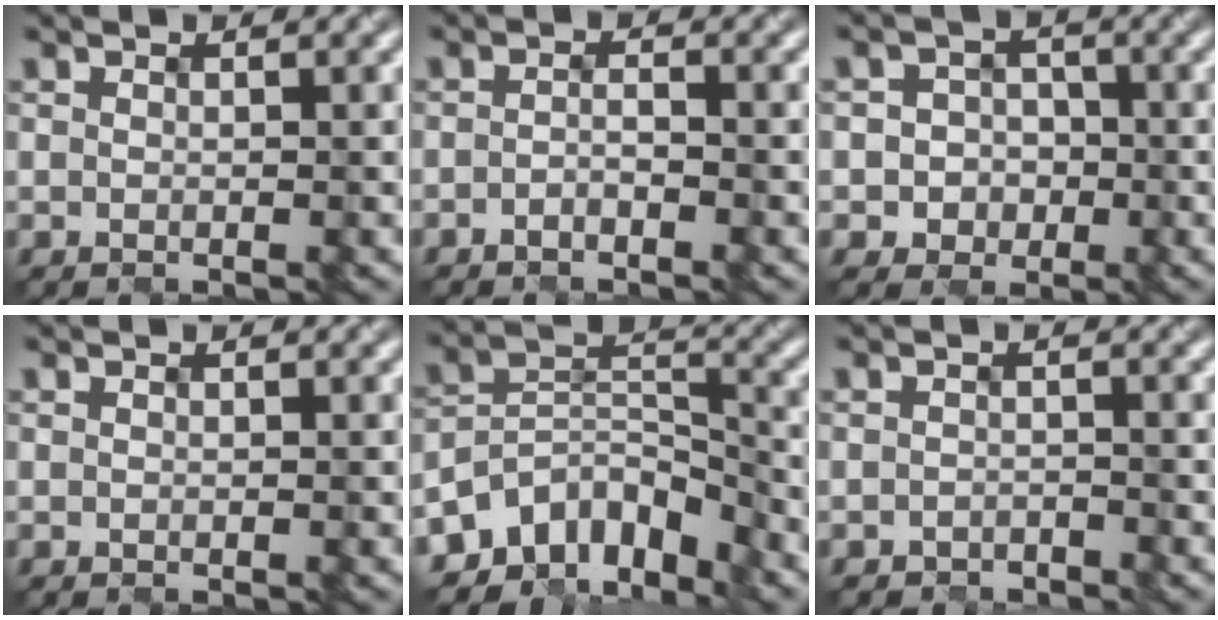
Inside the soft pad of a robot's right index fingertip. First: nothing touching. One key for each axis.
{"total": 1.3, "fx": -1.0, "fy": 0.2, "fz": 0.9, "tx": -0.016, "ty": 0.001, "tz": -0.024}
{"total": 3.0, "fx": -1.0, "fy": 2.7, "fz": 0.8, "tx": 0.004, "ty": -0.002, "tz": -0.023}
{"total": 0.0}
{"total": 7.2, "fx": -5.8, "fy": 3.5, "fz": 2.4, "tx": -0.019, "ty": -0.005, "tz": -0.112}
{"total": 1.1, "fx": -1.1, "fy": 0.4, "fz": 0.0, "tx": -0.001, "ty": -0.001, "tz": -0.021}